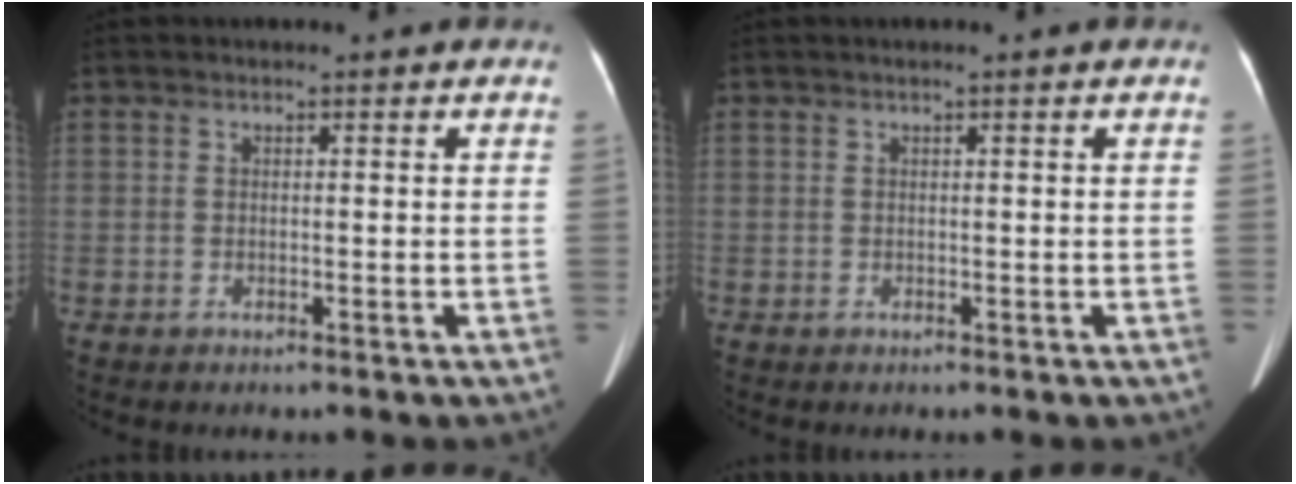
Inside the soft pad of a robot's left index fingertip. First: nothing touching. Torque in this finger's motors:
{"motor_torque": [0.02, 0.20, -0.59, -0.21]}